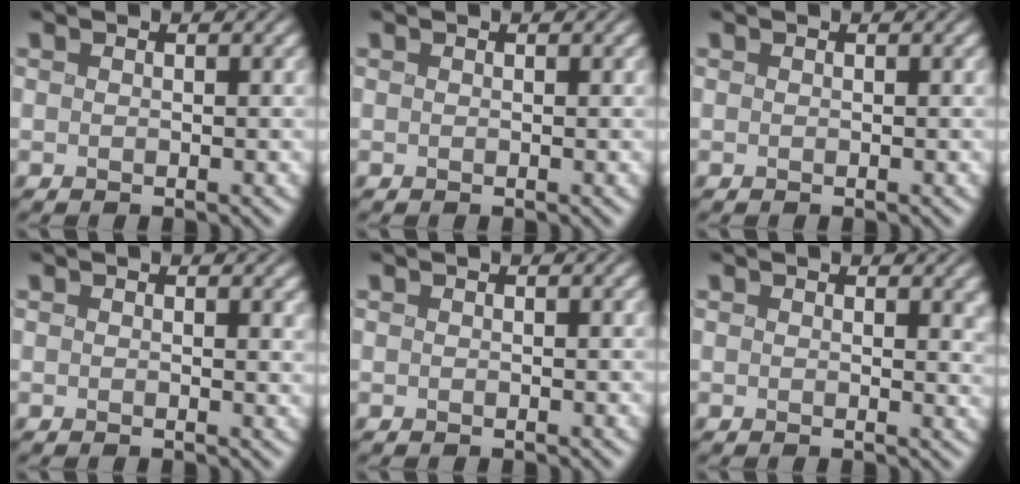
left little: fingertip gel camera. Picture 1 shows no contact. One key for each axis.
{"total": 0.0}
{"total": 0.0}
{"total": 1.3, "fx": 1.1, "fy": 0.4, "fz": 0.6, "tx": -0.003, "ty": 0.002, "tz": 0.020}
{"total": 0.0}
{"total": 3.2, "fx": 2.2, "fy": 1.4, "fz": 1.8, "tx": -0.021, "ty": 0.001, "tz": 0.039}